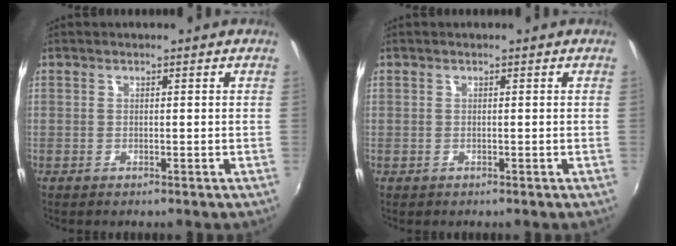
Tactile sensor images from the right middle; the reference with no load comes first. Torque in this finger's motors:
{"motor_torque": [0.09, -0.13, -0.01, -0.01]}